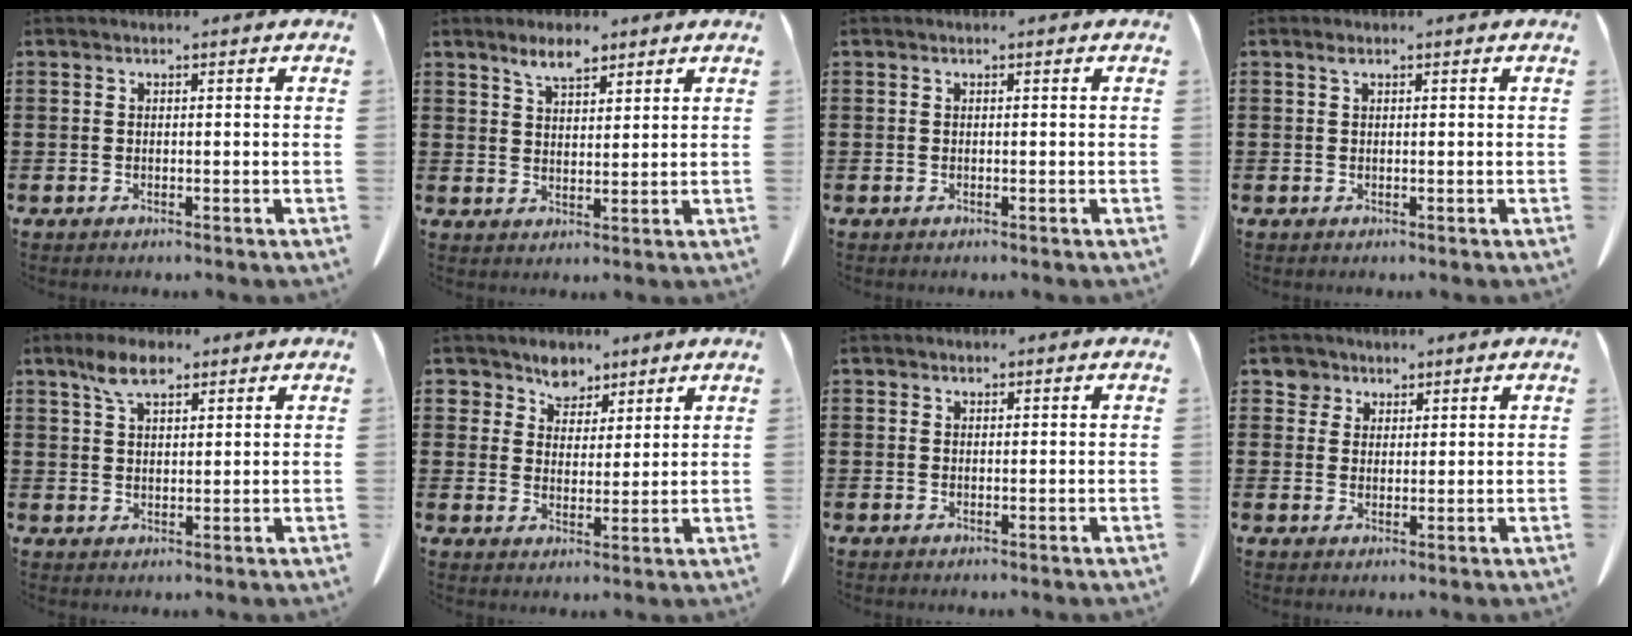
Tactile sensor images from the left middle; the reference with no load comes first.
{"total": 4.5, "force": [3.5, 1.6, 2.3], "torque": [-0.046, -0.004, 0.062]}
{"total": 0.0}
{"total": 0.7, "force": [0.4, 0.4, 0.5], "torque": [-0.012, 0.001, 0.008]}
{"total": 5.7, "force": [3.6, 2.3, 3.7], "torque": [-0.082, 0.006, 0.067]}
{"total": 5.6, "force": [4.5, 3.3, 0.7], "torque": [-0.034, -0.010, 0.082]}
{"total": 0.6, "force": [0.5, 0.3, 0.0], "torque": [-0.003, 0.000, 0.011]}
{"total": 3.4, "force": [2.5, 2.3, 0.3], "torque": [-0.012, 0.004, 0.048]}